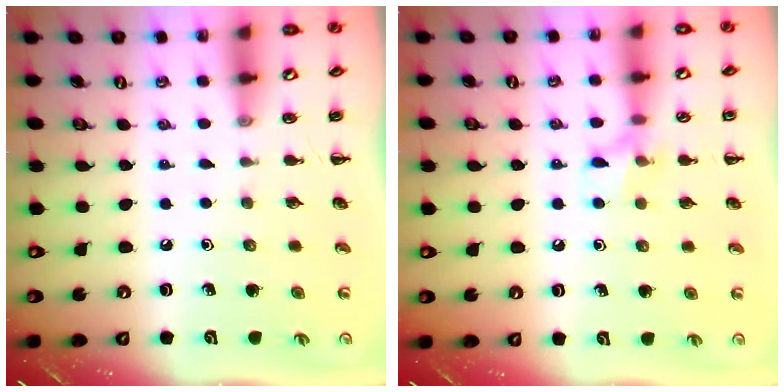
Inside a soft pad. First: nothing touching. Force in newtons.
{"total": 7.7, "press": 7.6, "slide": 1.6}